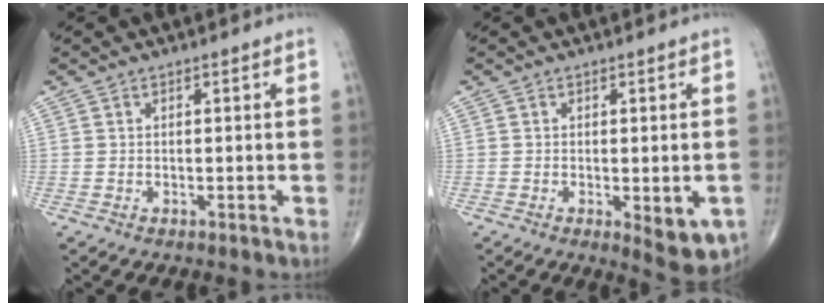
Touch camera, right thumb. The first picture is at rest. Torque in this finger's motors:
{"motor_torque": [-0.08, 0.26, 0.08, -0.06, 0.01]}